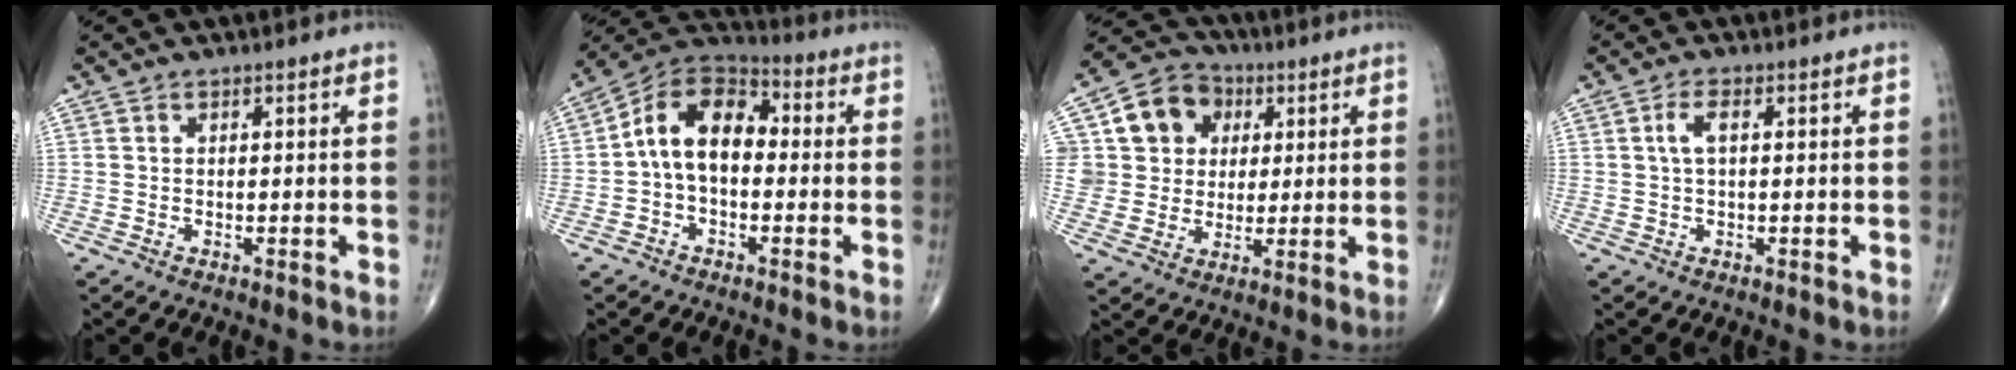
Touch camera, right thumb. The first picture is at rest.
{"total": 12.5, "force": [-0.2, 8.1, 9.4], "torque": [-0.140, 0.039, -0.020]}
{"total": 12.7, "force": [3.7, 11.2, 4.6], "torque": [-0.047, 0.009, 0.062]}
{"total": 3.0, "force": [0.6, 1.2, 2.7], "torque": [-0.061, 0.009, 0.012]}